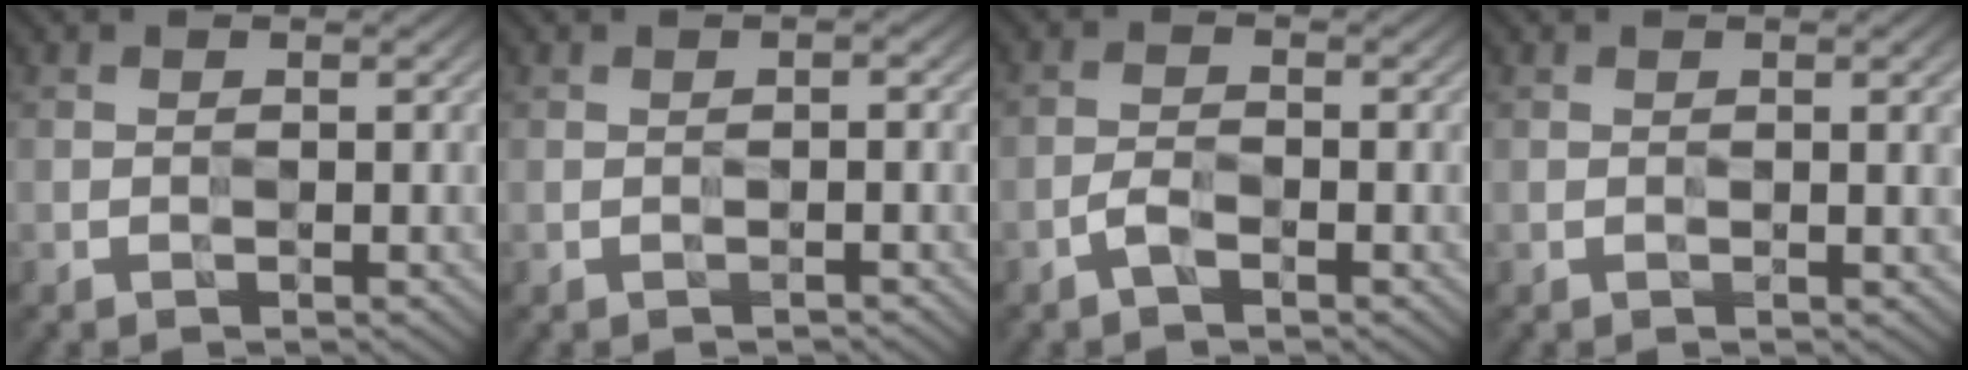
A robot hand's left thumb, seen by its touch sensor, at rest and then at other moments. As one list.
[{"total": 0.7, "force": [-0.3, 0.1, 0.6], "torque": [-0.012, 0.003, -0.009]}, {"total": 1.7, "force": [-1.1, 0.6, 1.2], "torque": [-0.028, 0.002, -0.029]}, {"total": 1.9, "force": [0.5, 0.3, 1.8], "torque": [-0.028, 0.001, 0.007]}]